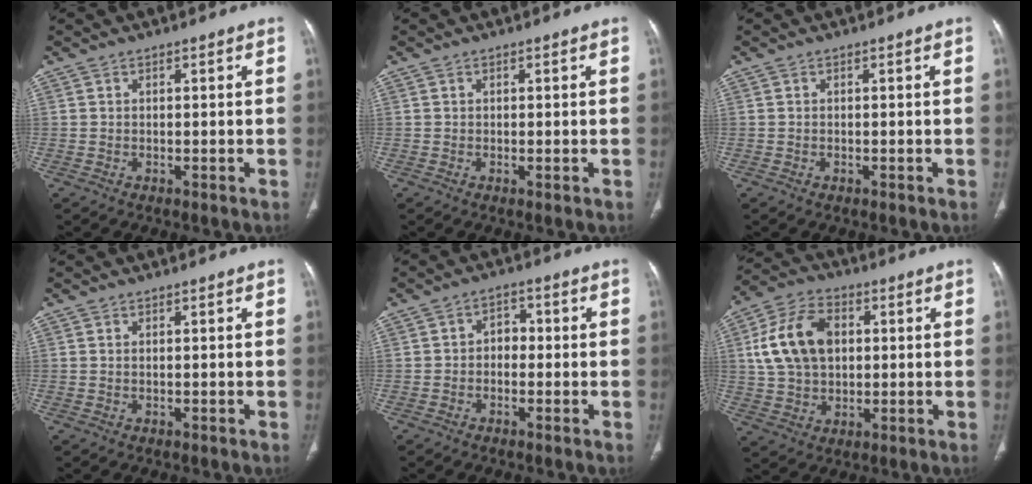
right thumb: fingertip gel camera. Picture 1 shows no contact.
{"total": 0.5, "force": [-0.1, 0.1, 0.5], "torque": [-0.013, -0.003, -0.001]}
{"total": 0.0}
{"total": 0.0}
{"total": 3.3, "force": [-0.4, 2.5, 2.1], "torque": [-0.015, 0.016, -0.017]}
{"total": 14.2, "force": [2.6, 9.9, 9.8], "torque": [-0.167, 0.011, 0.045]}